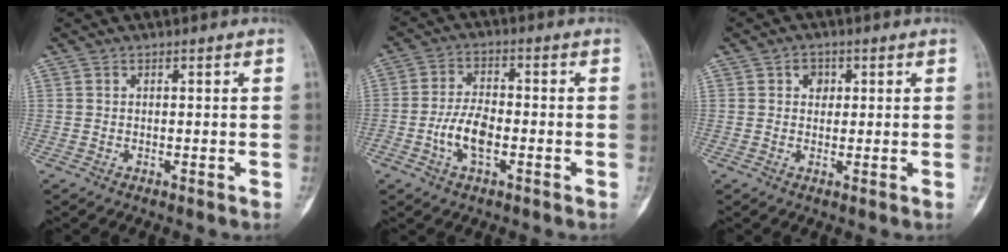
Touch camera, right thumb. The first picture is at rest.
{"total": 7.0, "force": [-2.2, 3.5, 5.7], "torque": [-0.109, 0.017, -0.044]}
{"total": 2.6, "force": [0.7, 2.2, 1.2], "torque": [-0.005, 0.001, 0.008]}